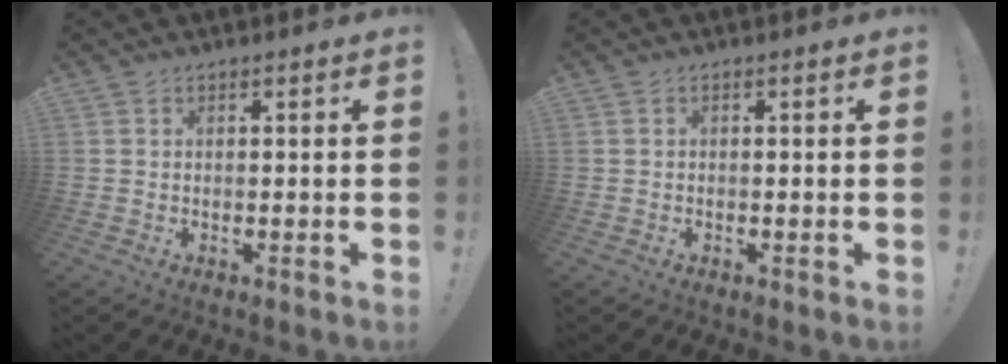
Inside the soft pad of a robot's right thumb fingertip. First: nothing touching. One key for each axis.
{"total": 0.0}